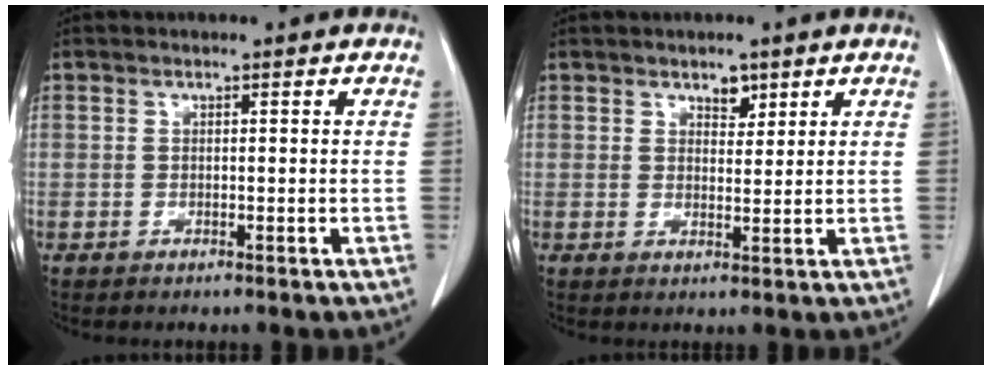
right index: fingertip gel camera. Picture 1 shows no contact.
{"total": 2.4, "force": [1.7, 1.3, 1.1], "torque": [-0.015, -0.004, 0.028]}